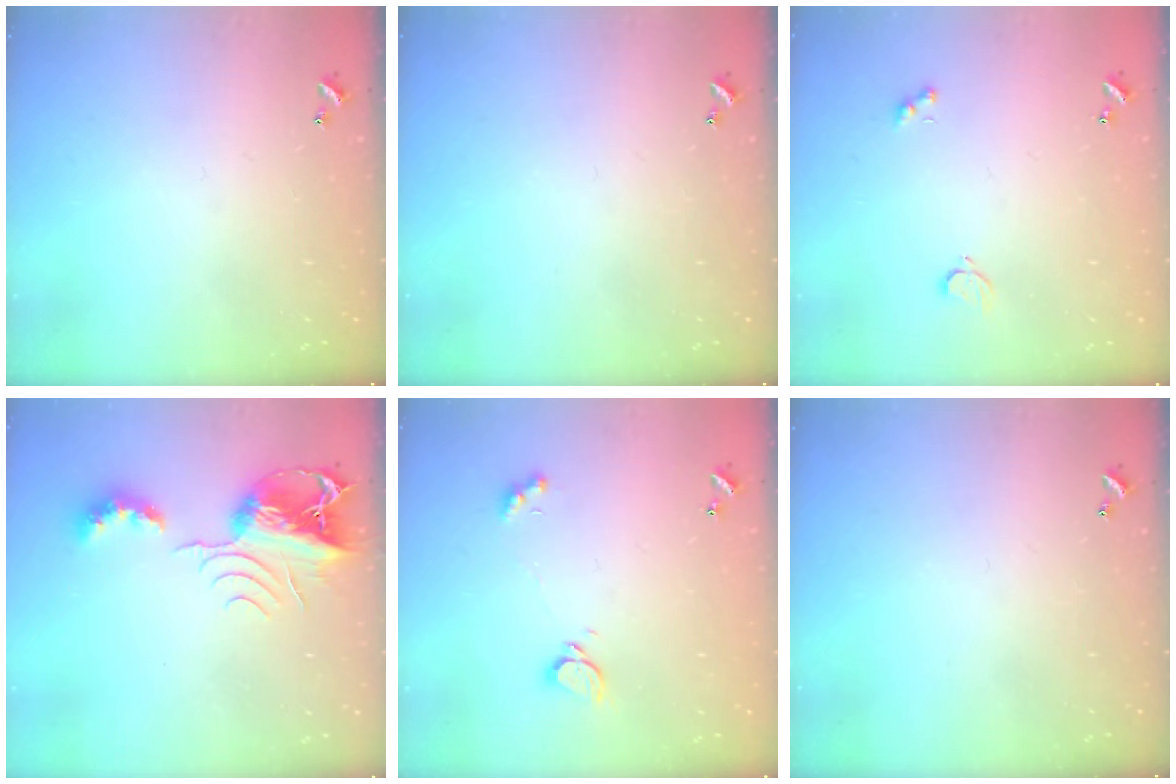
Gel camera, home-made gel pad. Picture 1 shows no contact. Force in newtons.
{"total": 0.0}
{"total": 0.9, "press": 0.8, "slide": 0.4}
{"total": 10.3, "press": 10.2, "slide": 1.2}
{"total": 1.9, "press": 1.9, "slide": 0.5}
{"total": 0.0}